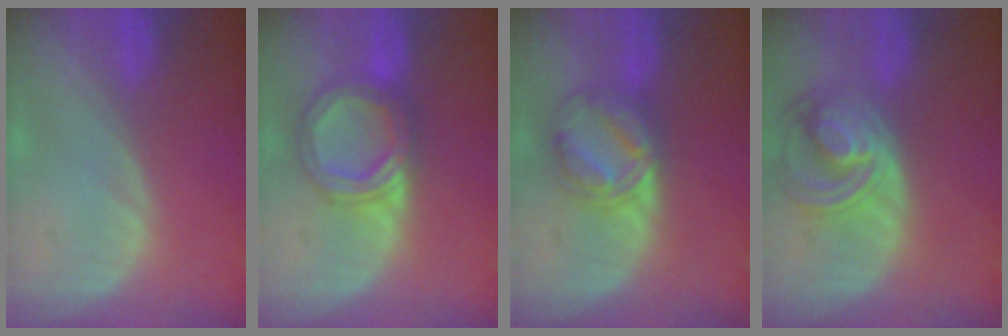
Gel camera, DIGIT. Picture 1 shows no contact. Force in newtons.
{"total": 6.9, "press": 6.8, "slide": 0.5}
{"total": 6.6, "press": 6.6, "slide": 0.4}
{"total": 8.3, "press": 7.1, "slide": 4.2}